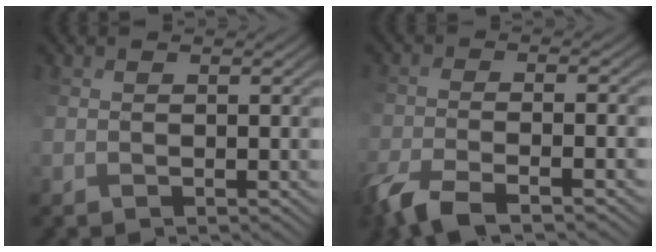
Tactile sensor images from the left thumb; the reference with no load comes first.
{"total": 6.9, "force": [-4.8, 1.3, 4.8], "torque": [-0.100, -0.008, -0.087]}